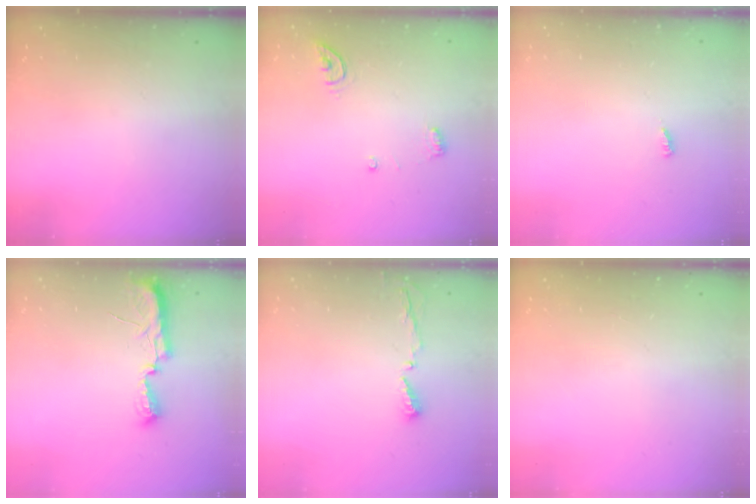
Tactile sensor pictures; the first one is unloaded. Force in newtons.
{"total": 5.5, "press": 5.5, "slide": 0.2}
{"total": 3.0, "press": 3.0, "slide": 0.0}
{"total": 7.6, "press": 7.6, "slide": 0.7}
{"total": 3.4, "press": 3.4, "slide": 0.4}
{"total": 0.0}